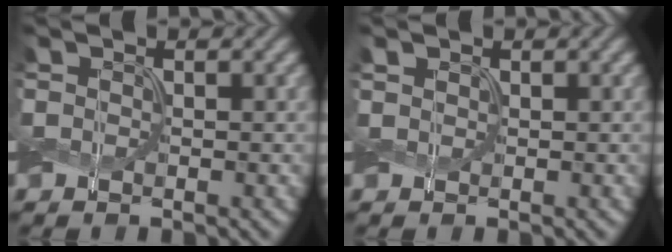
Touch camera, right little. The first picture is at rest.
{"total": 0.6, "force": [0.4, 0.4, 0.3], "torque": [-0.006, 0.002, 0.008]}